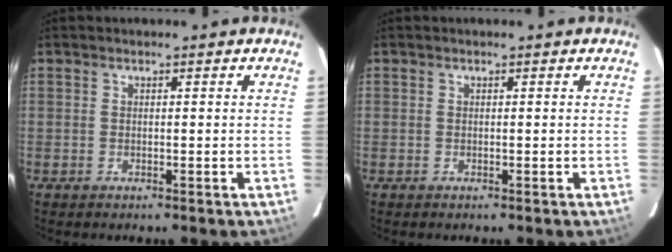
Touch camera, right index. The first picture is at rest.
{"total": 0.0}